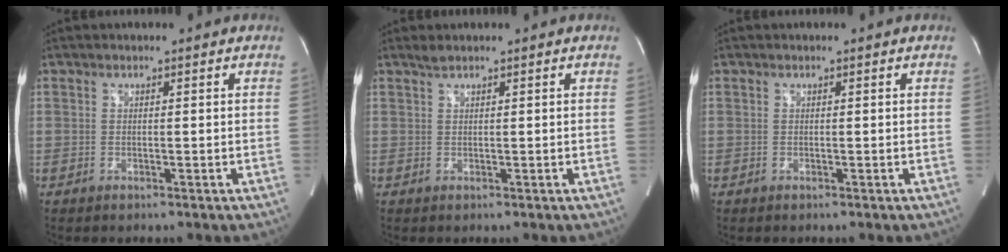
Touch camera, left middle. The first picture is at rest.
{"total": 0.9, "force": [0.8, -0.1, 0.4], "torque": [-0.014, 0.004, 0.021]}
{"total": 0.0}